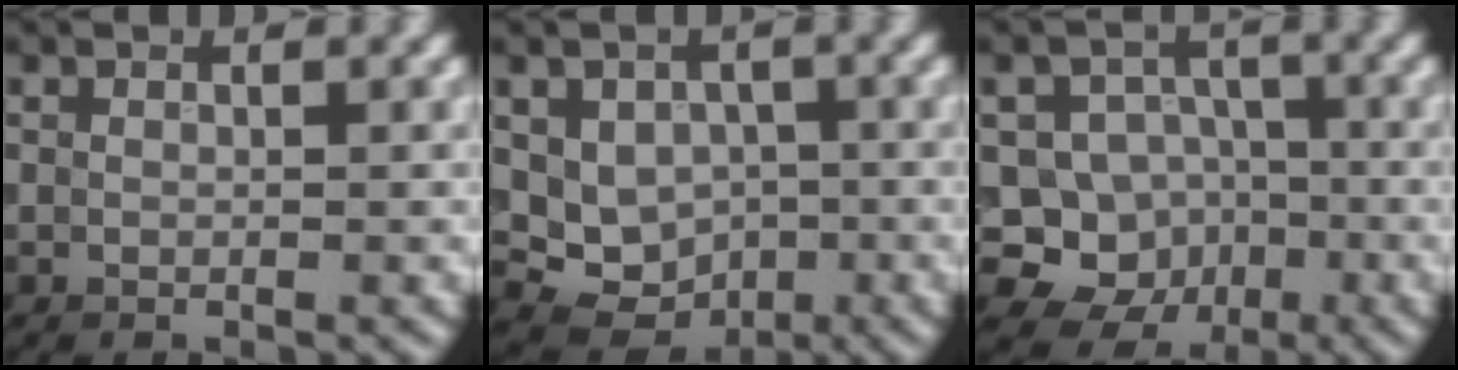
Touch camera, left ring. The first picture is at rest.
{"total": 6.2, "force": [0.0, 5.2, 3.3], "torque": [-0.040, -0.008, -0.001]}
{"total": 6.9, "force": [-2.2, 6.2, 1.9], "torque": [-0.005, 0.007, -0.059]}